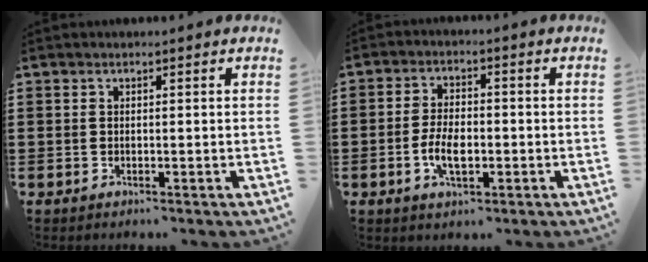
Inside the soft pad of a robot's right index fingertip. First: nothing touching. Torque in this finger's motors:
{"motor_torque": [1.16, 0.98, 0.37, 0.09]}